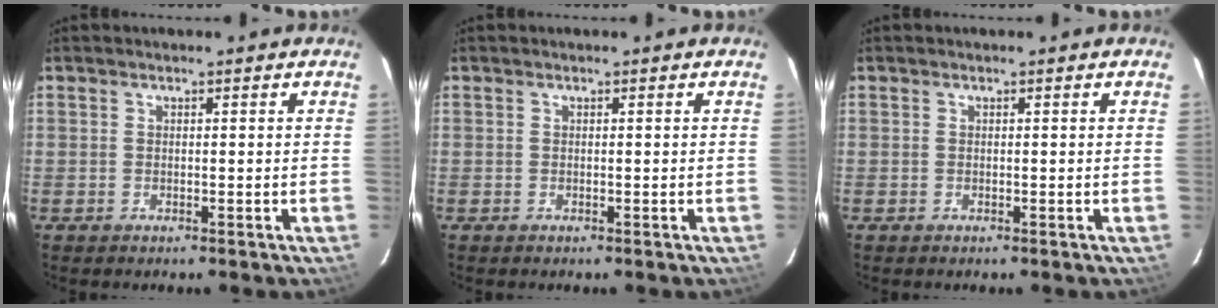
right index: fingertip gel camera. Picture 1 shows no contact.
{"total": 0.0}
{"total": 0.0}